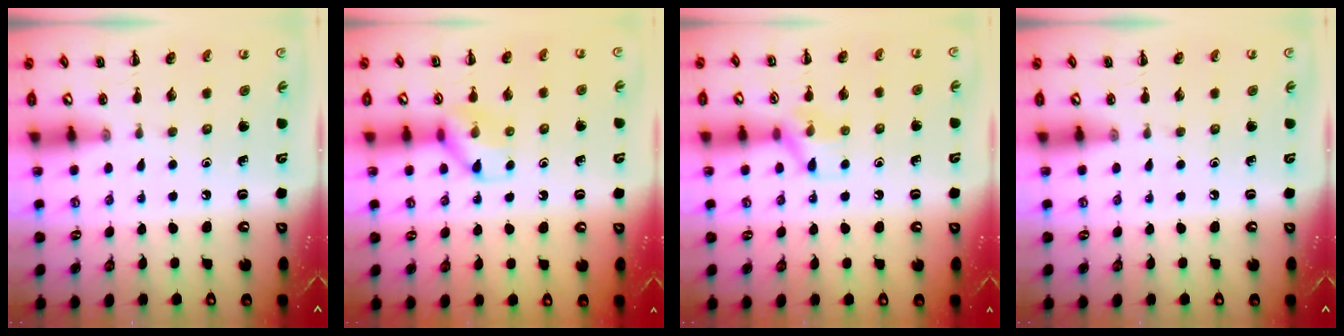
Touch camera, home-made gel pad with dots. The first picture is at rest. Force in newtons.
{"total": 9.8, "press": 9.7, "slide": 0.7}
{"total": 7.8, "press": 7.6, "slide": 1.4}
{"total": 0.0}